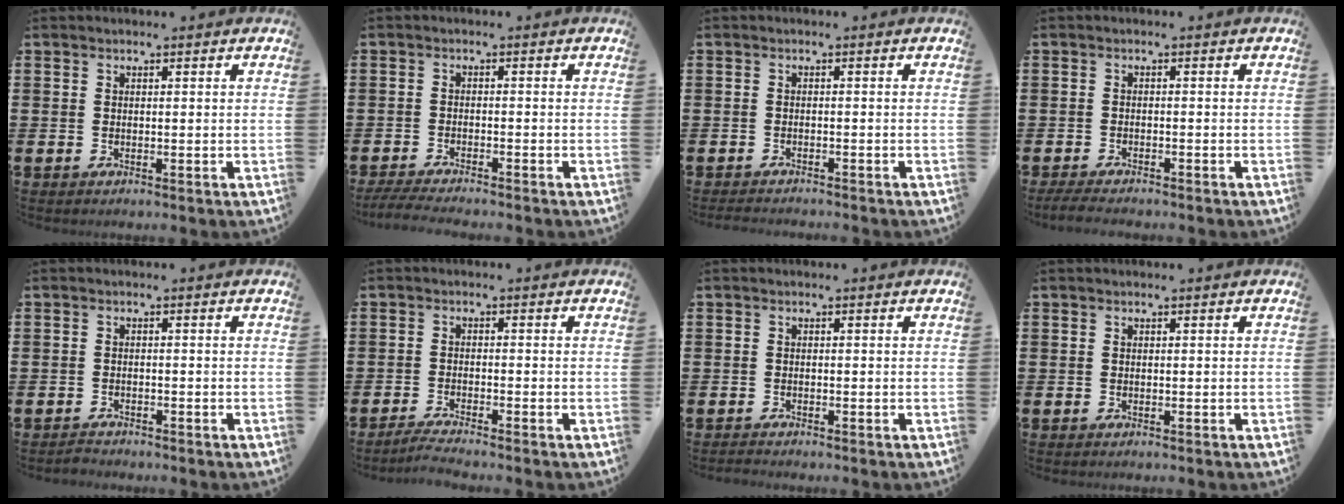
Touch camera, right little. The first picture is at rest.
{"total": 2.2, "force": [-2.0, -0.1, 0.9], "torque": [-0.013, 0.002, -0.038]}
{"total": 0.9, "force": [-0.9, 0.1, 0.1], "torque": [-0.005, 0.001, -0.018]}
{"total": 1.6, "force": [-1.4, 0.2, 0.6], "torque": [-0.013, 0.003, -0.029]}
{"total": 1.0, "force": [-0.9, 0.2, 0.0], "torque": [-0.004, -0.001, -0.020]}
{"total": 1.9, "force": [-1.7, -0.1, 0.9], "torque": [-0.014, 0.003, -0.032]}
{"total": 0.5, "force": [-0.5, 0.0, 0.1], "torque": [-0.002, -0.003, -0.011]}
{"total": 0.0}